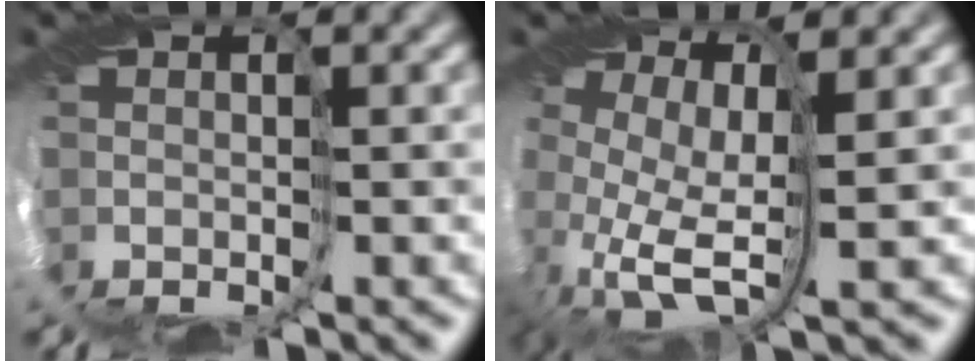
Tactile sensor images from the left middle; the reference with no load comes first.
{"total": 3.9, "force": [0.7, 1.8, 3.3], "torque": [-0.088, -0.001, 0.012]}